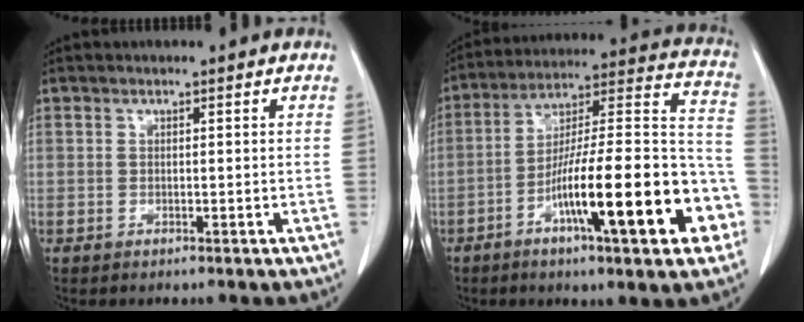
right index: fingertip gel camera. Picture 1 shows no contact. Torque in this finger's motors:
{"motor_torque": [1.78, -0.35, 0.61, 0.21]}